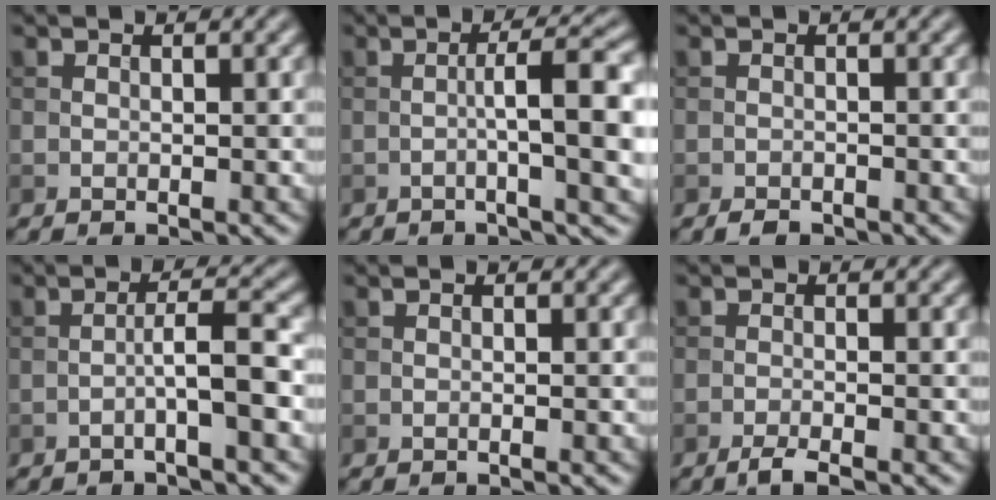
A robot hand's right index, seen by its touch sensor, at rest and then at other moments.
{"total": 7.2, "force": [-0.9, 1.3, 7.0], "torque": [-0.101, 0.013, -0.018]}
{"total": 1.2, "force": [-1.0, 0.5, 0.4], "torque": [-0.005, -0.003, -0.019]}
{"total": 3.2, "force": [-1.3, 0.1, 3.0], "torque": [-0.051, 0.016, -0.032]}
{"total": 0.5, "force": [-0.3, 0.1, 0.5], "torque": [-0.008, -0.001, -0.006]}
{"total": 2.2, "force": [-1.6, 0.3, 1.5], "torque": [-0.028, -0.002, -0.034]}